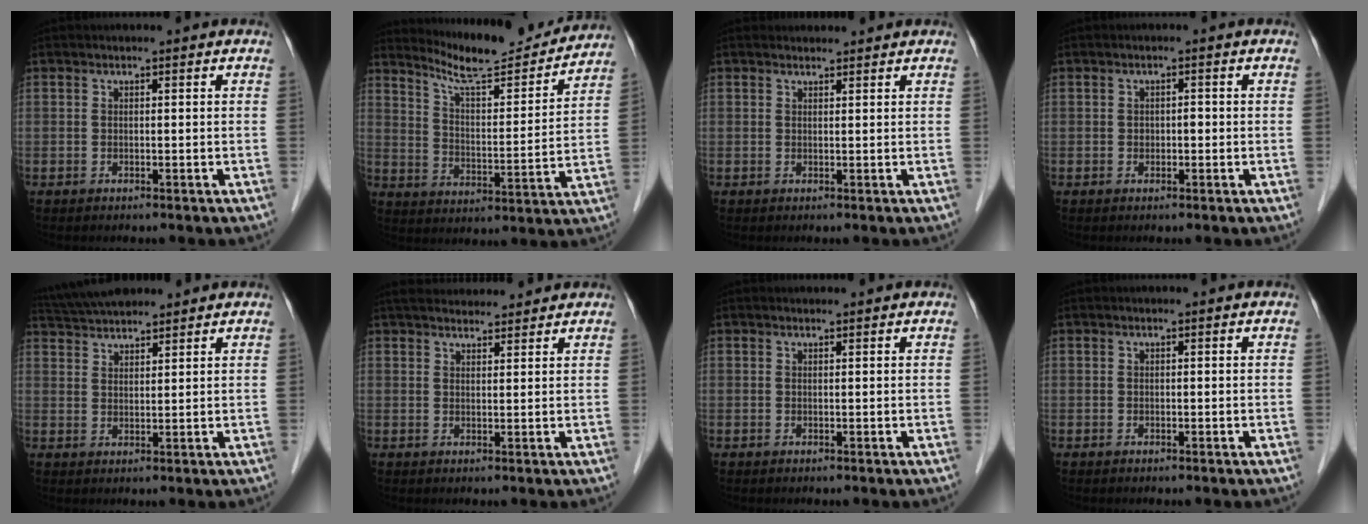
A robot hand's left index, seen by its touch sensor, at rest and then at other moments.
{"total": 15.1, "force": [14.4, 1.1, 4.5], "torque": [-0.077, -0.015, 0.213]}
{"total": 1.6, "force": [1.6, 0.3, 0.1], "torque": [-0.010, 0.012, 0.028]}
{"total": 1.1, "force": [-0.1, 0.7, 0.8], "torque": [-0.010, 0.002, -0.002]}
{"total": 8.8, "force": [8.1, 1.5, 3.2], "torque": [-0.064, 0.036, 0.145]}
{"total": 9.5, "force": [8.9, 1.7, 2.9], "torque": [-0.046, 0.032, 0.130]}
{"total": 0.7, "force": [0.7, 0.0, 0.1], "torque": [-0.007, 0.007, 0.012]}
{"total": 0.0}